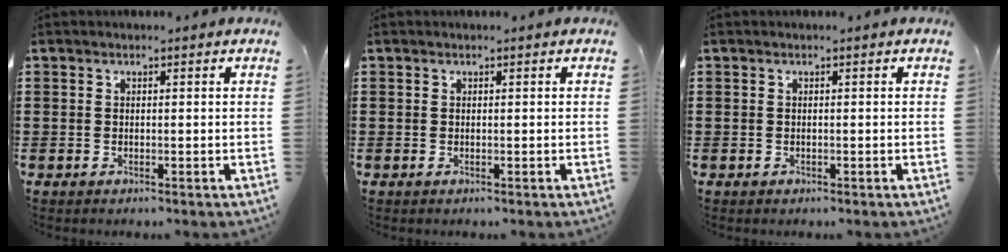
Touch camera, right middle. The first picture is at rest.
{"total": 0.0}
{"total": 0.0}